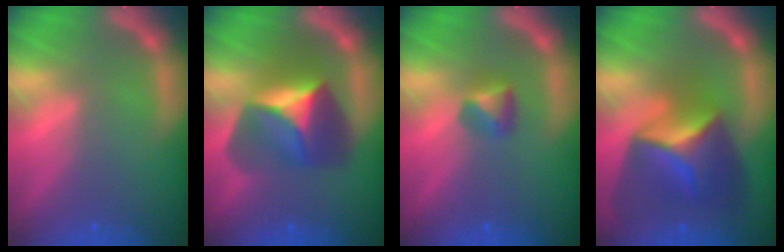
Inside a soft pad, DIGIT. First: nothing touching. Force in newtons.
{"total": 7.4}
{"total": 1.9}
{"total": 8.9}